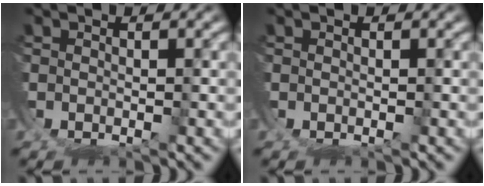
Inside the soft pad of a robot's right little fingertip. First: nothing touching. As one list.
[{"total": 0.0}]